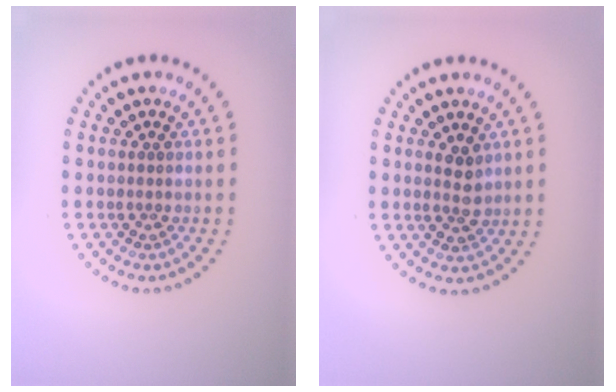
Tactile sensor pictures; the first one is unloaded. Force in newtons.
{"total": 2.0, "press": 2.0, "slide": 0.5}